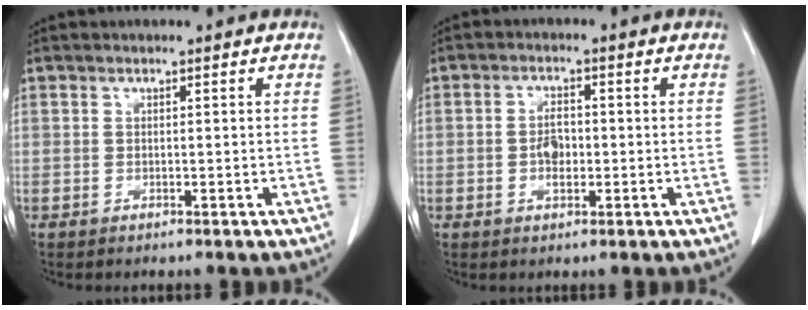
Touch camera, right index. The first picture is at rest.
{"total": 3.3, "force": [-0.6, 1.7, 2.7], "torque": [-0.050, 0.004, -0.010]}